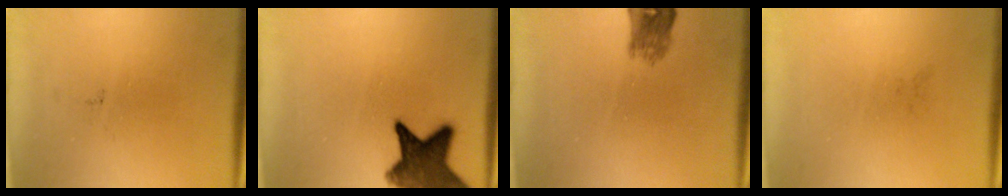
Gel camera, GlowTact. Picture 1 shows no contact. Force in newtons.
{"total": 11.4}
{"total": 3.2}
{"total": 0.0}